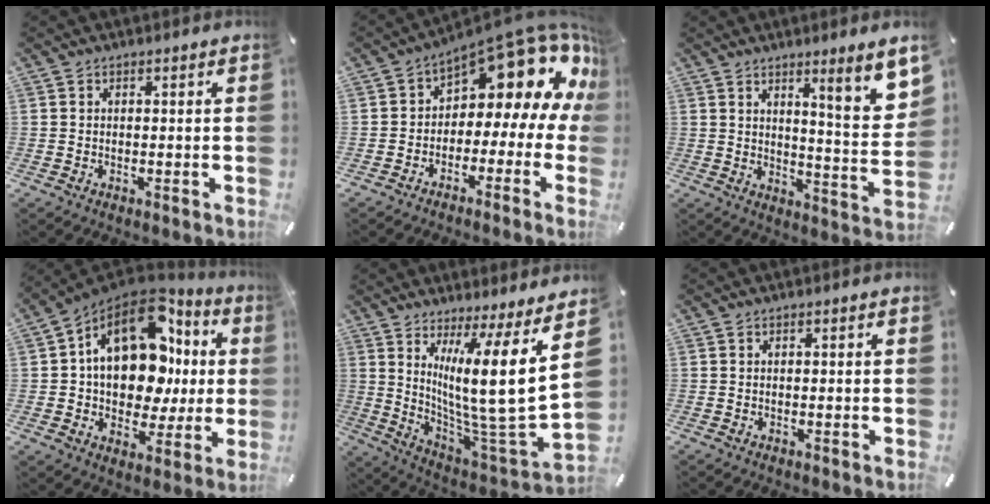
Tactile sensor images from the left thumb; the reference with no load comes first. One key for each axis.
{"total": 15.5, "fx": 9.5, "fy": 7.2, "fz": 9.9, "tx": -0.129, "ty": -0.083, "tz": 0.152}
{"total": 10.0, "fx": 6.6, "fy": 0.6, "fz": 7.5, "tx": -0.100, "ty": -0.056, "tz": 0.101}
{"total": 19.7, "fx": 4.5, "fy": 12.8, "fz": 14.2, "tx": -0.223, "ty": -0.031, "tz": 0.076}
{"total": 18.7, "fx": 7.1, "fy": 2.2, "fz": 17.2, "tx": -0.290, "ty": -0.080, "tz": 0.107}
{"total": 0.0}